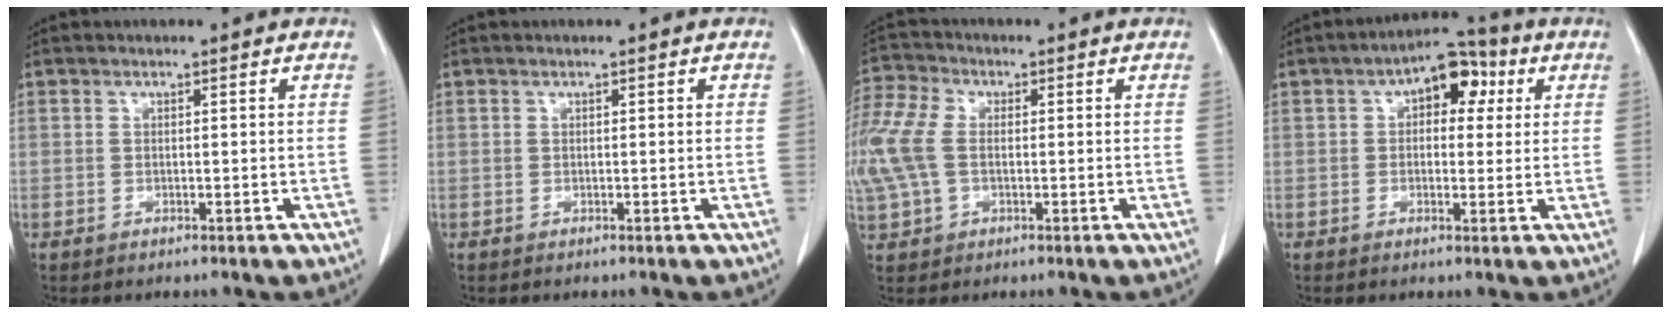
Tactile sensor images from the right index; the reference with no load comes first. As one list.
[{"total": 0.0}, {"total": 14.2, "force": [0.1, 9.2, 10.8], "torque": [-0.312, 0.030, 0.003]}, {"total": 7.6, "force": [2.5, 4.1, 5.8], "torque": [-0.076, 0.032, 0.031]}]